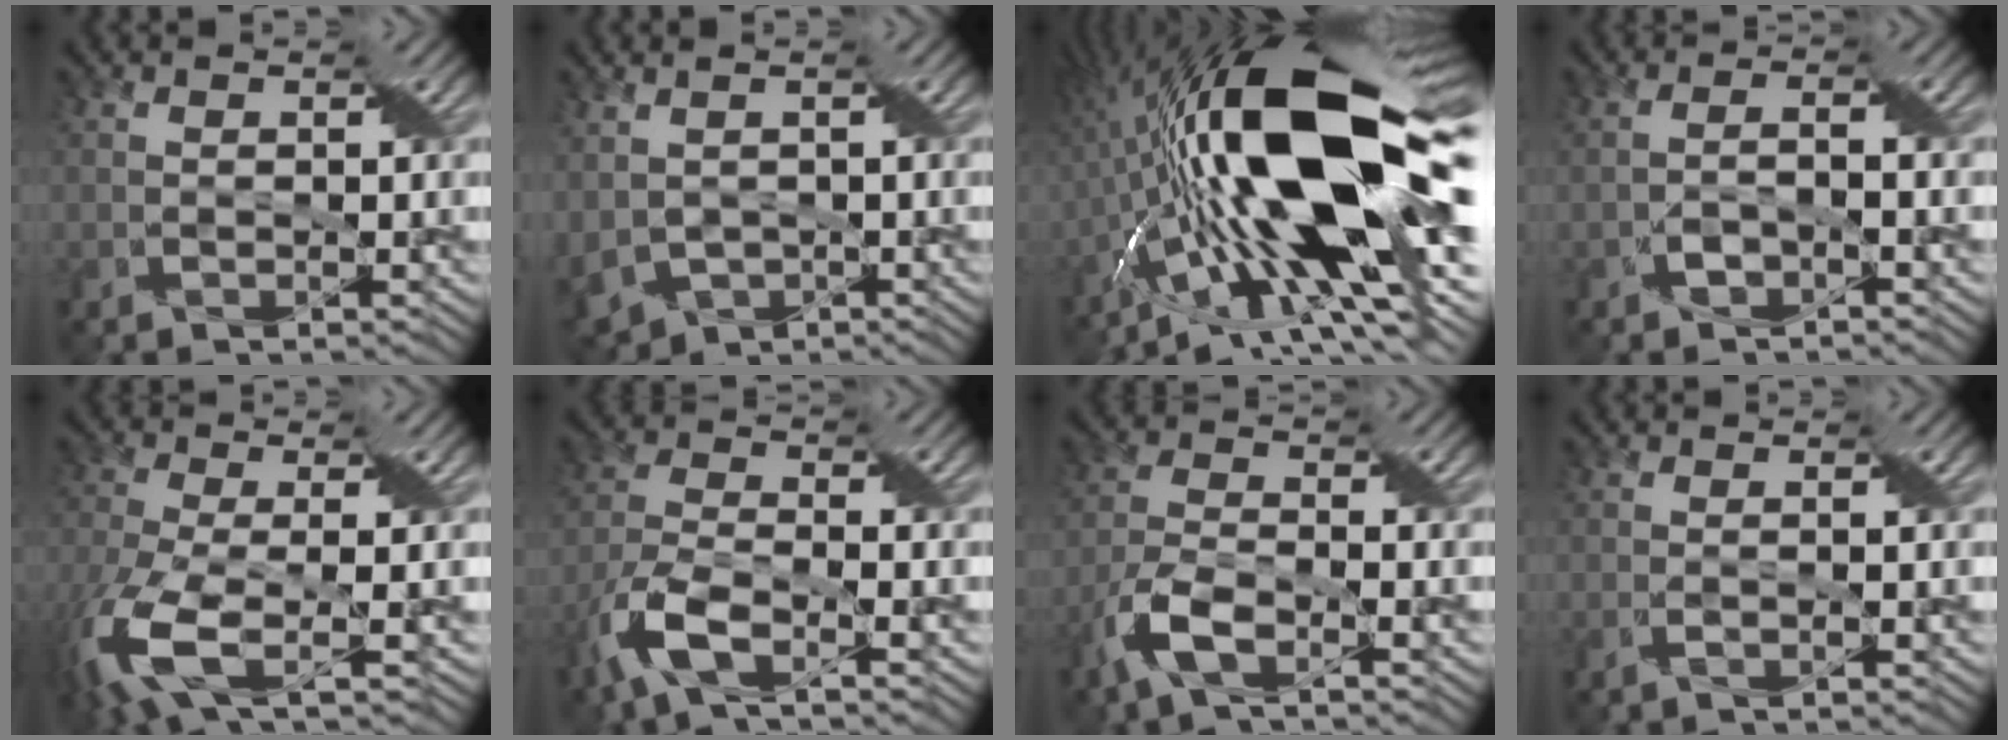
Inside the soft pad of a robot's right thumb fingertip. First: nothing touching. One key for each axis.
{"total": 6.2, "fx": -1.4, "fy": 4.0, "fz": 4.6, "tx": -0.129, "ty": -0.015, "tz": -0.025}
{"total": 22.7, "fx": -0.9, "fy": 8.0, "fz": 21.2, "tx": -0.384, "ty": 0.012, "tz": -0.036}
{"total": 2.1, "fx": -1.3, "fy": 0.6, "fz": 1.7, "tx": -0.034, "ty": 0.009, "tz": -0.028}
{"total": 10.7, "fx": -4.4, "fy": 3.8, "fz": 9.0, "tx": -0.218, "ty": -0.021, "tz": -0.089}
{"total": 7.7, "fx": -4.5, "fy": 2.5, "fz": 5.8, "tx": -0.137, "ty": -0.007, "tz": -0.103}
{"total": 6.1, "fx": -3.6, "fy": 2.0, "fz": 4.5, "tx": -0.109, "ty": -0.007, "tz": -0.083}
{"total": 1.0, "fx": -0.2, "fy": 0.0, "fz": 1.0, "tx": -0.023, "ty": 0.003, "tz": -0.005}